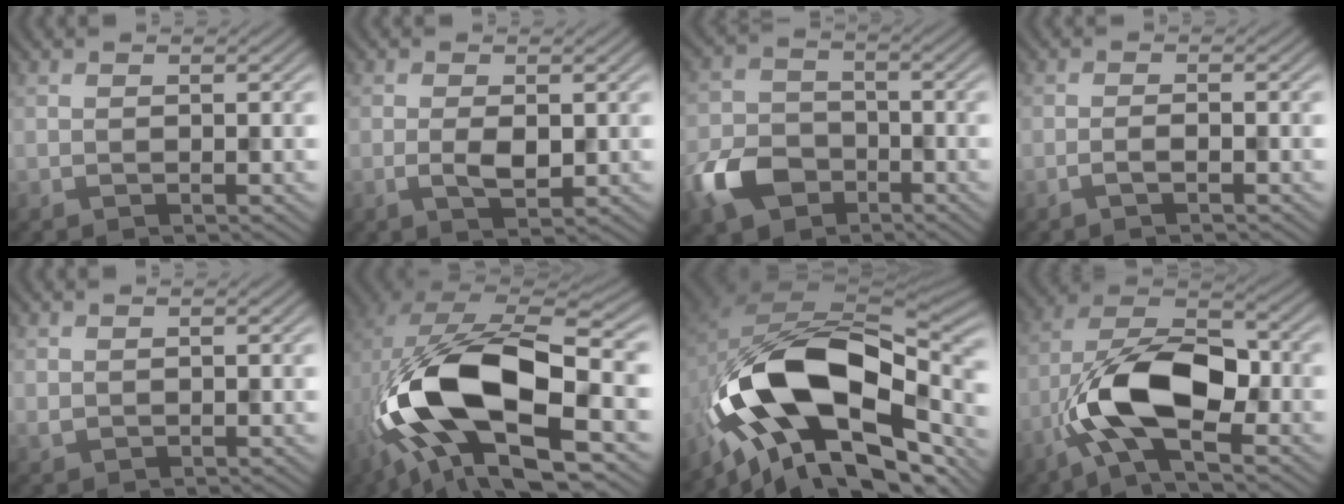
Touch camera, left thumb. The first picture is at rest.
{"total": 2.5, "force": [-0.2, 1.1, 2.2], "torque": [-0.044, -0.003, -0.005]}
{"total": 8.0, "force": [-4.3, 5.5, 3.9], "torque": [-0.098, -0.007, -0.100]}
{"total": 1.2, "force": [-0.8, 0.1, 0.9], "torque": [-0.017, 0.005, -0.018]}
{"total": 0.8, "force": [0.5, 0.5, 0.2], "torque": [-0.010, 0.000, 0.012]}
{"total": 19.4, "force": [-4.2, 9.6, 16.3], "torque": [-0.342, -0.024, -0.062]}
{"total": 17.9, "force": [-5.9, 10.5, 13.2], "torque": [-0.230, -0.002, -0.109]}
{"total": 12.3, "force": [-4.4, 5.7, 10.0], "torque": [-0.205, 0.004, -0.090]}